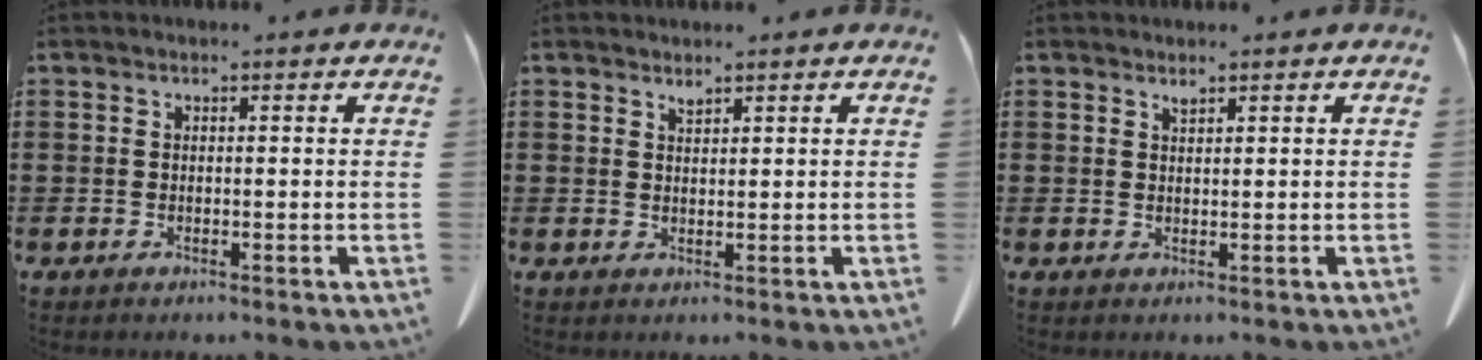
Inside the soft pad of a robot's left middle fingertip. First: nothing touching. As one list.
[{"total": 1.1, "force": [1.1, 0.1, 0.3], "torque": [-0.007, -0.002, 0.021]}, {"total": 0.9, "force": [0.8, 0.1, 0.4], "torque": [-0.010, -0.002, 0.015]}]